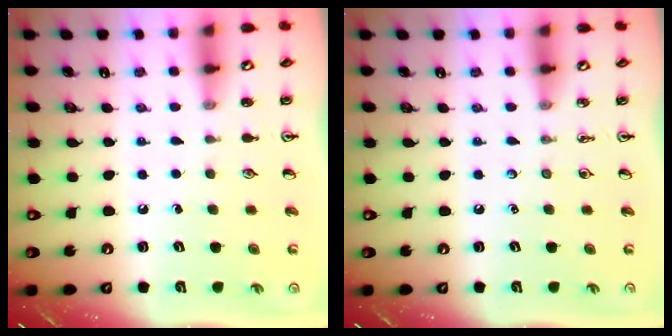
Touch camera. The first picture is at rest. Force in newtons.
{"total": 0.0}